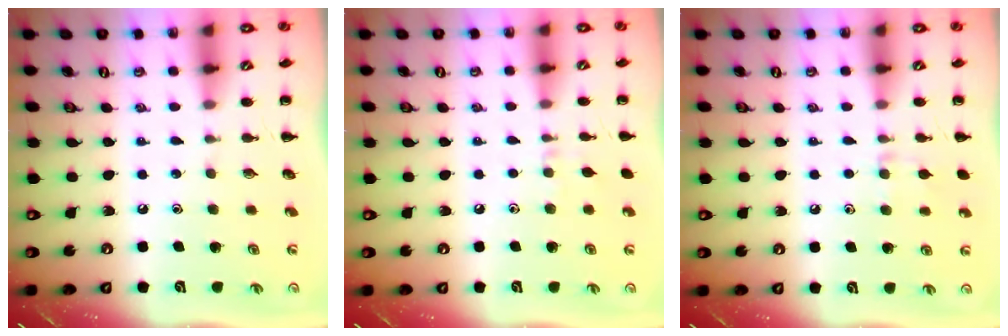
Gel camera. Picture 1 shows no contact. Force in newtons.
{"total": 5.3, "press": 5.0, "slide": 1.8}
{"total": 7.4, "press": 6.9, "slide": 2.5}